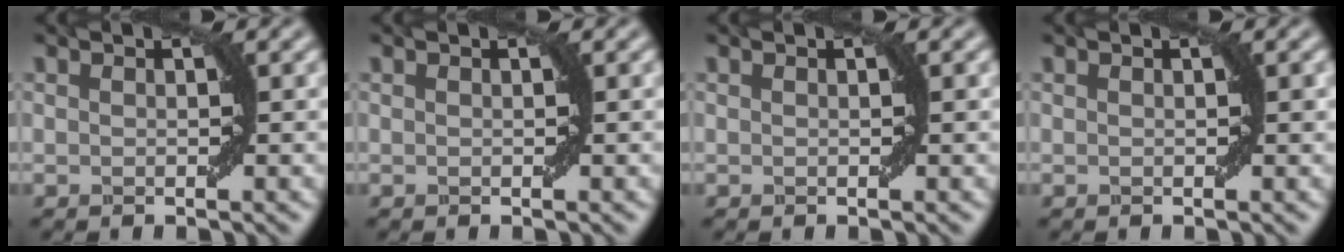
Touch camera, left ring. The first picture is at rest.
{"total": 0.0}
{"total": 0.0}
{"total": 0.0}